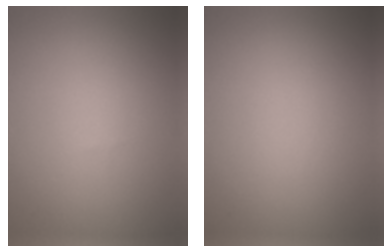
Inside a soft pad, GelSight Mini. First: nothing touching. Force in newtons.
{"total": 0.0}